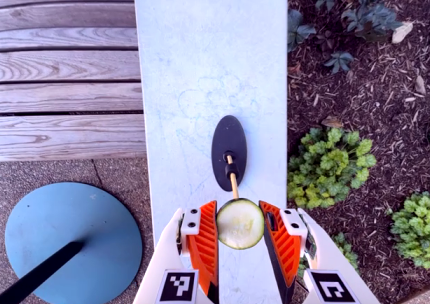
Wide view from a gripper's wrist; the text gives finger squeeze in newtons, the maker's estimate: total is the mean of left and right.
{"total": 13.1, "left": 13.7, "right": 12.4}